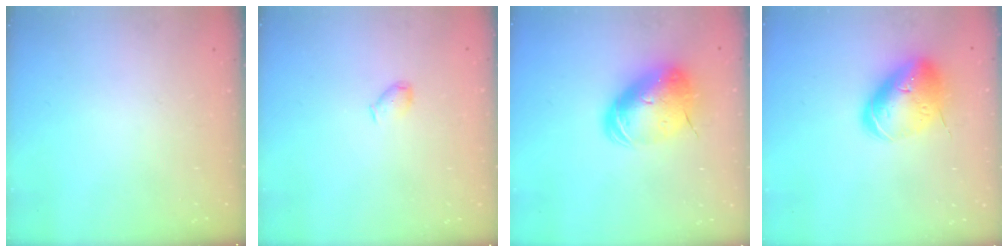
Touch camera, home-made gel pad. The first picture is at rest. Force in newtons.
{"total": 3.7, "press": 3.6, "slide": 0.7}
{"total": 13.0, "press": 12.8, "slide": 2.1}
{"total": 16.6, "press": 16.3, "slide": 2.9}